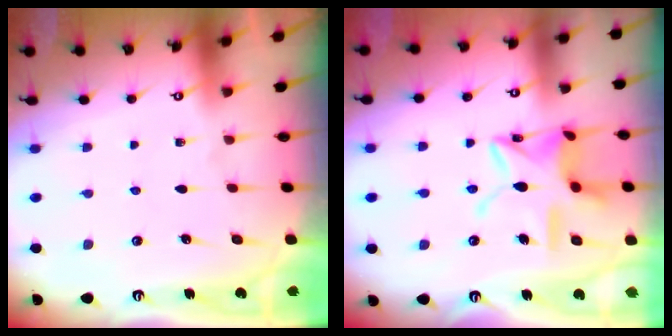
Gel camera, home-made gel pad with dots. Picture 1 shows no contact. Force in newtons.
{"total": 13.3, "press": 13.3, "slide": 1.0}